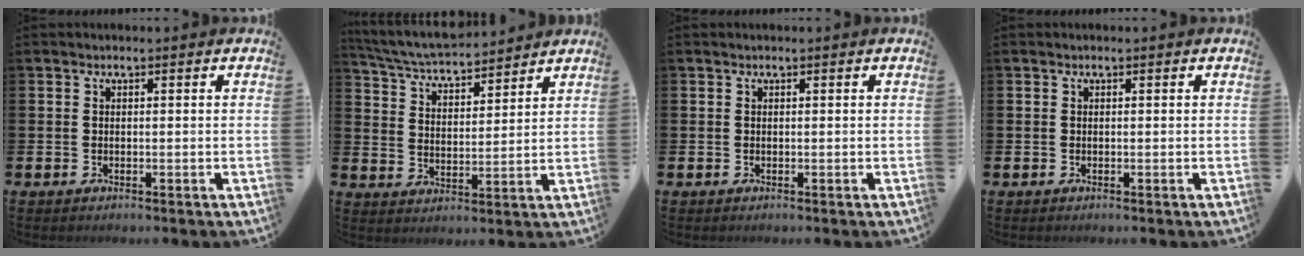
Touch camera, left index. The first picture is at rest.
{"total": 5.6, "force": [5.5, 0.6, 1.1], "torque": [-0.052, -0.036, 0.095]}
{"total": 0.0}
{"total": 0.0}